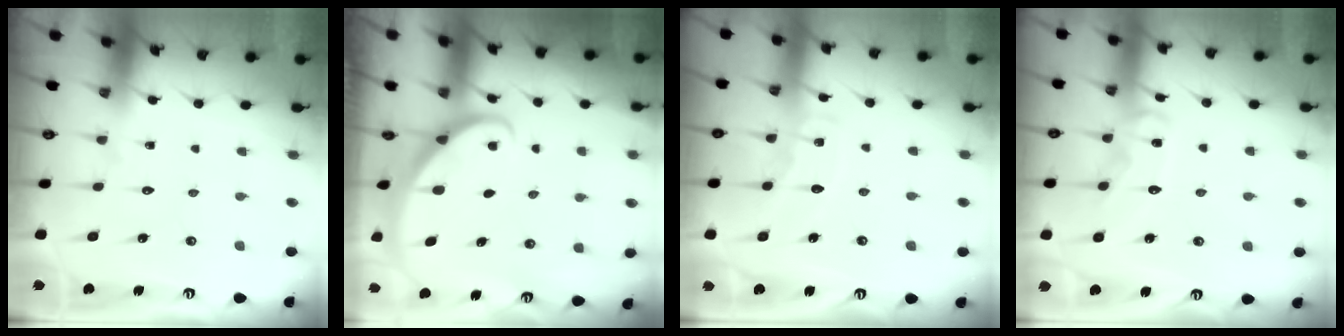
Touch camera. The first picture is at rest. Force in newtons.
{"total": 1.9, "press": 1.9, "slide": 0.1}
{"total": 5.5, "press": 5.5, "slide": 0.6}
{"total": 7.6, "press": 7.6, "slide": 0.6}